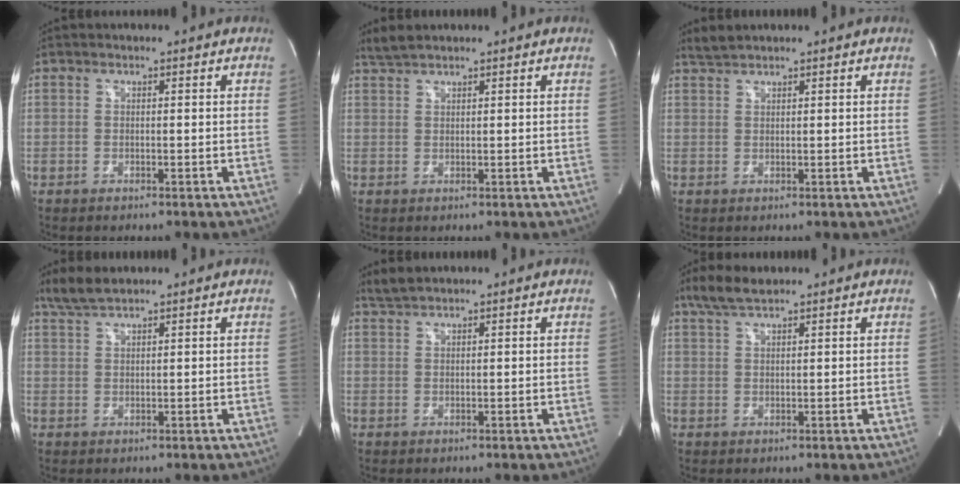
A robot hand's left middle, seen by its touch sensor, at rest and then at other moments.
{"total": 2.2, "force": [2.1, 0.0, 0.7], "torque": [-0.020, 0.014, 0.045]}
{"total": 1.8, "force": [1.7, -0.1, 0.3], "torque": [-0.011, 0.011, 0.041]}
{"total": 3.6, "force": [3.2, 0.3, 1.7], "torque": [-0.044, 0.013, 0.069]}
{"total": 2.0, "force": [1.9, 0.0, 0.5], "torque": [-0.015, 0.013, 0.044]}
{"total": 4.6, "force": [3.6, 0.9, 2.6], "torque": [-0.061, 0.017, 0.073]}